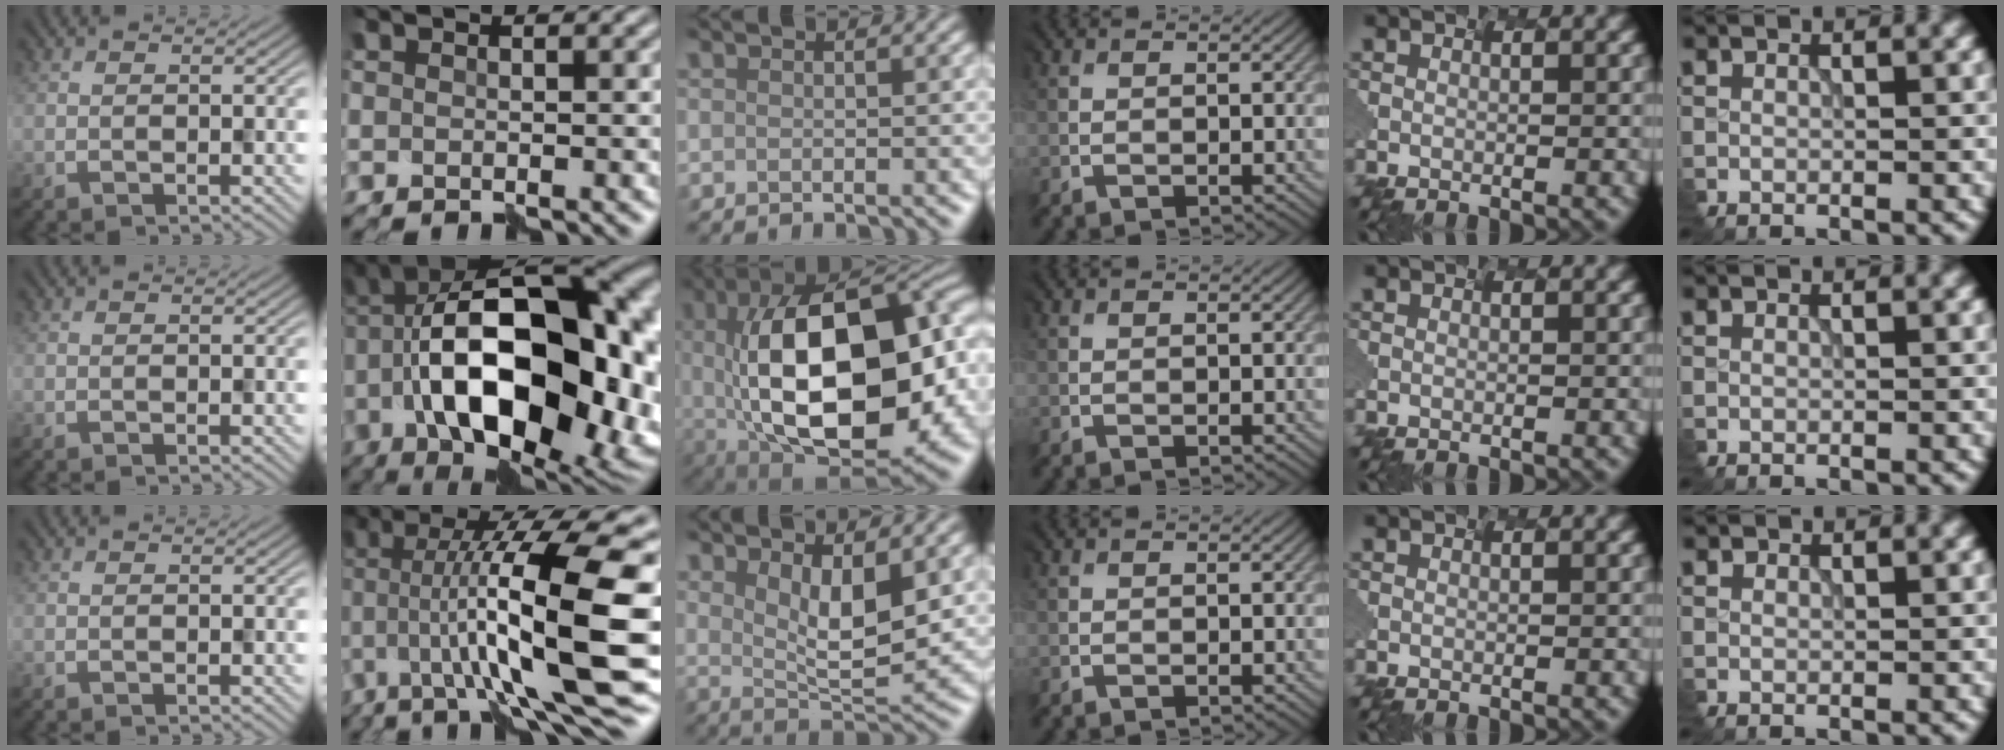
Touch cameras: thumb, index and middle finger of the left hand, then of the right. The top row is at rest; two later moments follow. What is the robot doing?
{"motion": "assemble", "object": "hinged jar"}